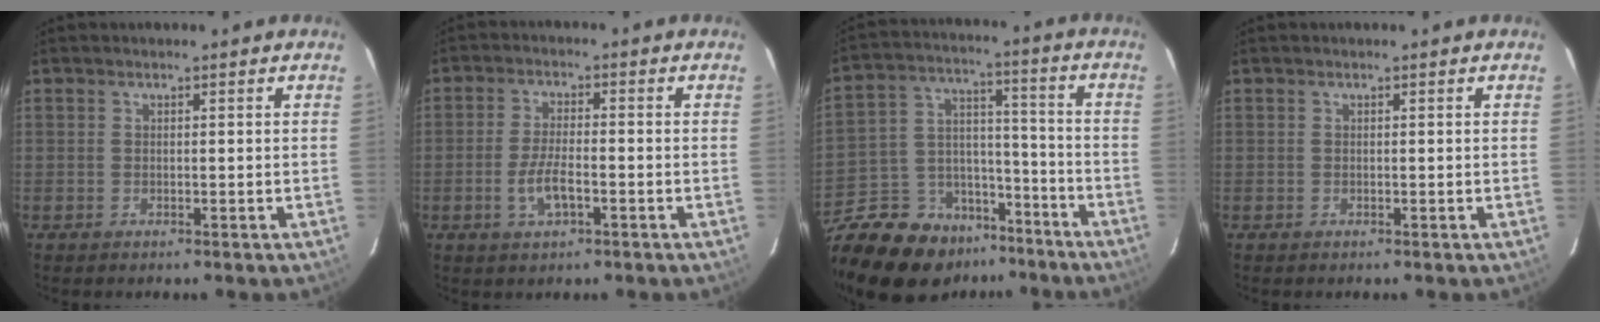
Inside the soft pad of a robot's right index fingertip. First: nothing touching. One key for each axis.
{"total": 5.6, "fx": -2.3, "fy": 1.9, "fz": 4.8, "tx": -0.101, "ty": -0.005, "tz": -0.041}
{"total": 19.6, "fx": -14.1, "fy": 11.5, "fz": 7.2, "tx": -0.180, "ty": 0.051, "tz": -0.212}
{"total": 0.0}